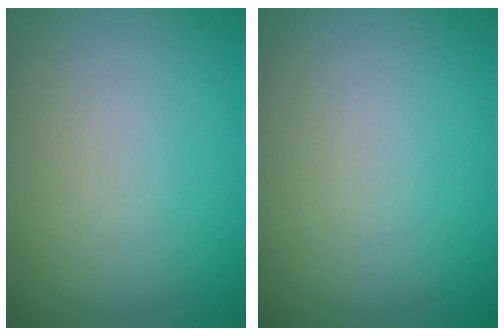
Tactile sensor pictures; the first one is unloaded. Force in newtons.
{"total": 0.0}